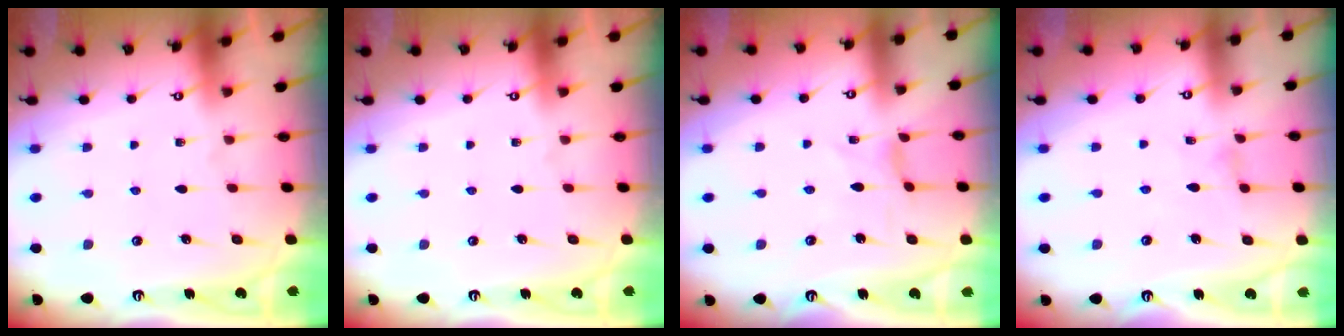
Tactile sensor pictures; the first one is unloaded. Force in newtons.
{"total": 0.0}
{"total": 0.0}
{"total": 0.7, "press": 0.7, "slide": 0.2}